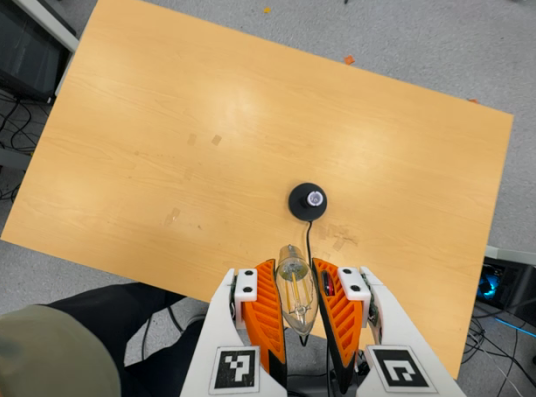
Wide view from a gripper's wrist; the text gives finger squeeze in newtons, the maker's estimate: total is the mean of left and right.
{"total": 19.2, "left": 20.3, "right": 18.0}